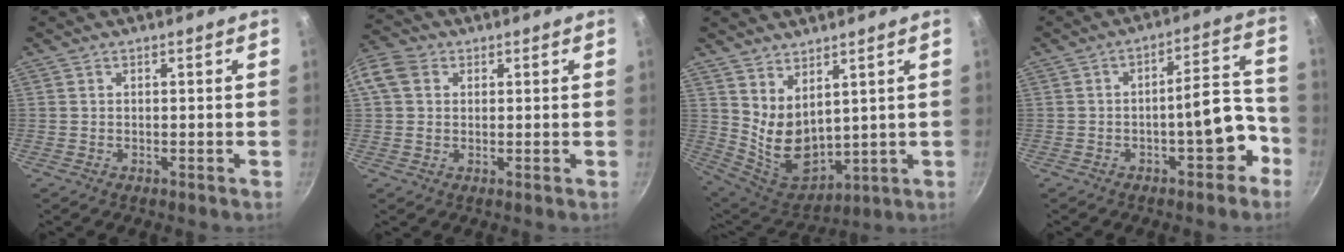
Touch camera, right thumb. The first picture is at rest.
{"total": 8.6, "force": [2.3, 6.8, 4.8], "torque": [-0.103, 0.013, 0.029]}
{"total": 10.3, "force": [4.3, 5.8, 7.3], "torque": [-0.111, -0.057, 0.107]}
{"total": 9.7, "force": [-4.3, 3.9, 7.8], "torque": [-0.066, 0.066, -0.052]}